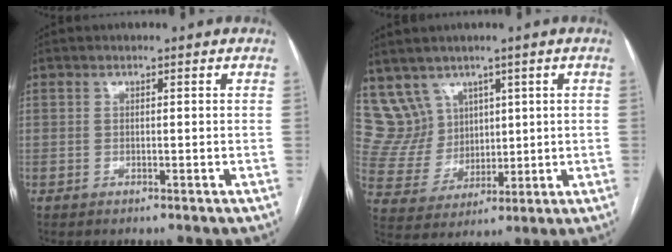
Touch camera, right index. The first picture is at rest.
{"total": 8.0, "force": [5.2, 6.1, 0.2], "torque": [-0.019, 0.036, 0.122]}